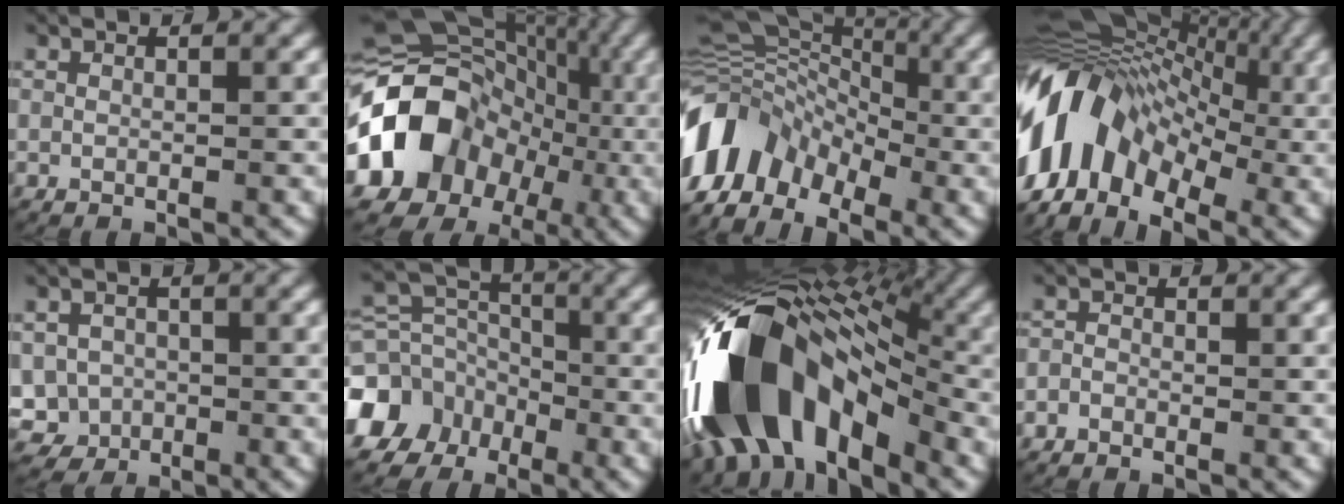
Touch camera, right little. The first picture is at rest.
{"total": 16.7, "force": [-1.0, 13.3, 10.1], "torque": [-0.193, -0.026, -0.015]}
{"total": 12.2, "force": [-3.2, 9.7, 6.7], "torque": [-0.144, -0.018, -0.053]}
{"total": 18.5, "force": [-1.4, 14.8, 10.9], "torque": [-0.239, -0.020, -0.028]}
{"total": 6.1, "force": [-2.2, 5.4, 1.8], "torque": [-0.033, -0.022, -0.035]}
{"total": 11.0, "force": [-2.3, 9.6, 4.7], "torque": [-0.089, -0.036, -0.044]}
{"total": 19.6, "force": [-2.5, 12.2, 15.1], "torque": [-0.244, 0.007, -0.053]}
{"total": 1.1, "force": [-0.8, 0.8, 0.1], "torque": [-0.004, -0.004, -0.015]}